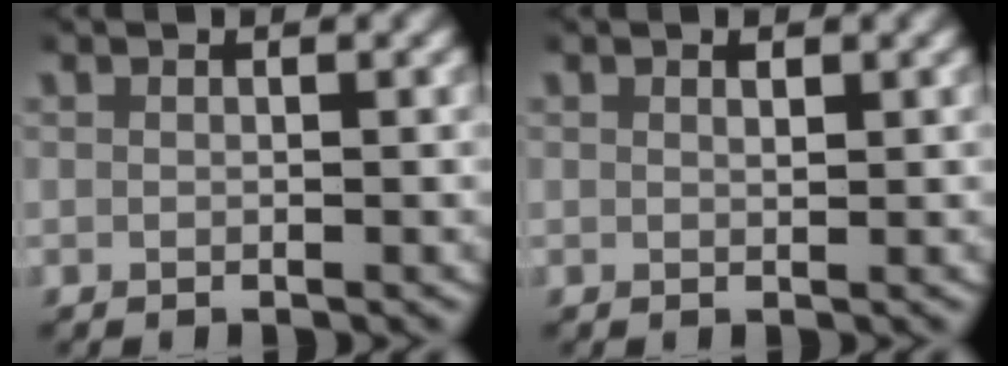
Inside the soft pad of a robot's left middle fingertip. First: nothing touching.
{"total": 0.7, "force": [0.5, 0.2, 0.5], "torque": [-0.004, -0.002, 0.008]}